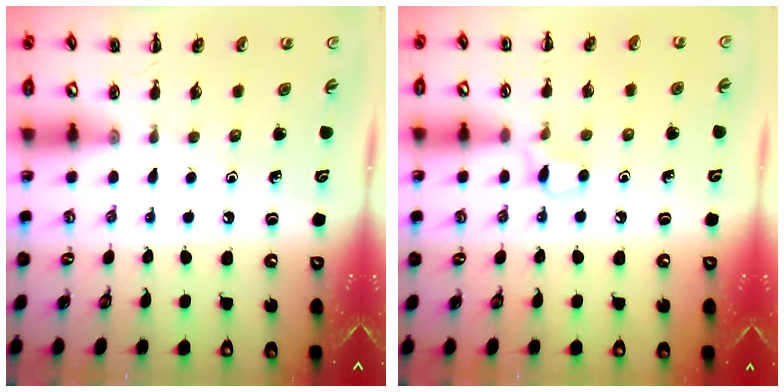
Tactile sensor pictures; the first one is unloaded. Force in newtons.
{"total": 3.4, "press": 3.2, "slide": 1.1}